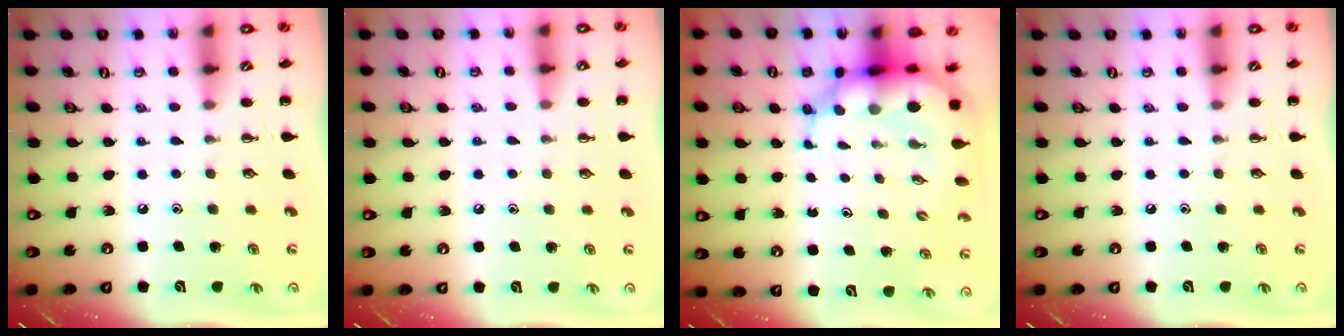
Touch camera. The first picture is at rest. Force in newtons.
{"total": 5.8, "press": 5.4, "slide": 2.0}
{"total": 8.4, "press": 8.0, "slide": 2.6}
{"total": 0.0}